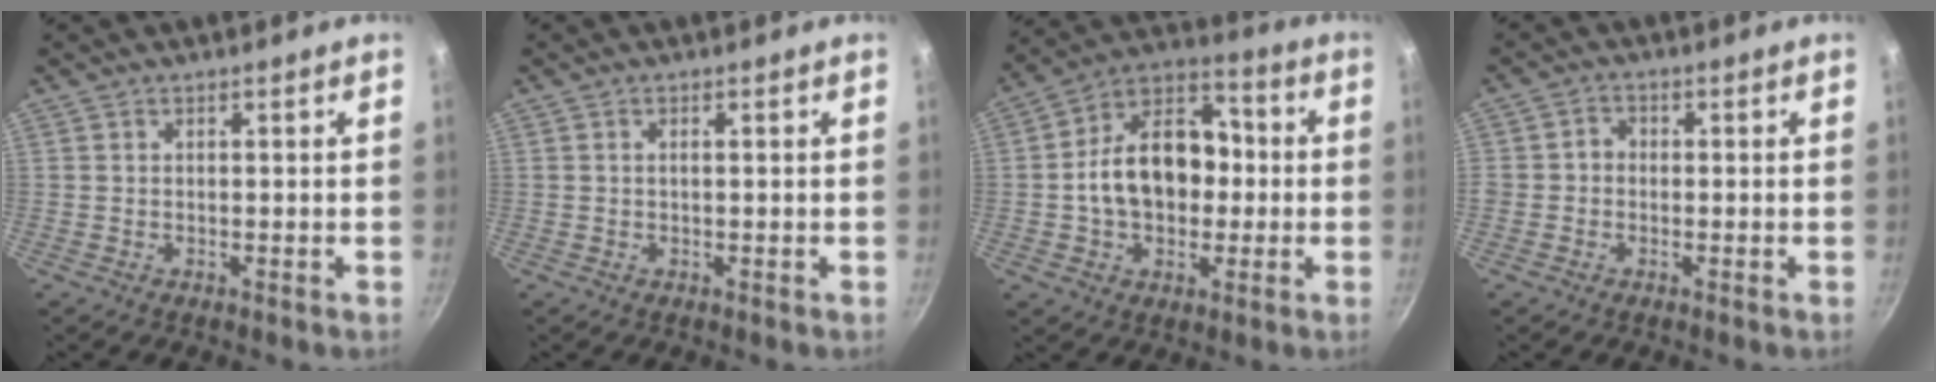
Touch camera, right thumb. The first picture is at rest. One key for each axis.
{"total": 0.7, "fx": 0.1, "fy": 0.2, "fz": 0.6, "tx": -0.014, "ty": 0.003, "tz": 0.001}
{"total": 17.2, "fx": -0.4, "fy": 11.6, "fz": 12.6, "tx": -0.174, "ty": 0.036, "tz": -0.014}
{"total": 2.6, "fx": -0.4, "fy": 2.3, "fz": 1.1, "tx": 0.000, "ty": 0.010, "tz": -0.013}